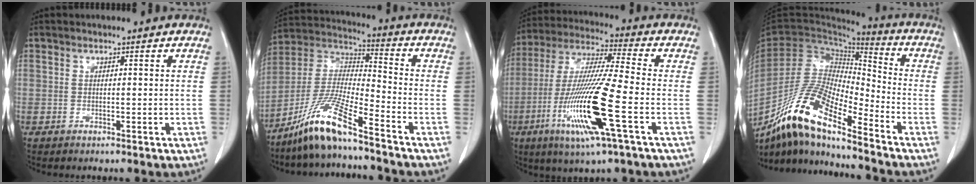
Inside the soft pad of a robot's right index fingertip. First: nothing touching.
{"total": 12.2, "force": [-9.0, 0.2, 8.2], "torque": [-0.179, -0.014, -0.175]}
{"total": 17.1, "force": [-5.7, 0.0, 16.1], "torque": [-0.333, -0.021, -0.112]}
{"total": 16.5, "force": [-12.0, 2.9, 10.9], "torque": [-0.211, -0.006, -0.220]}